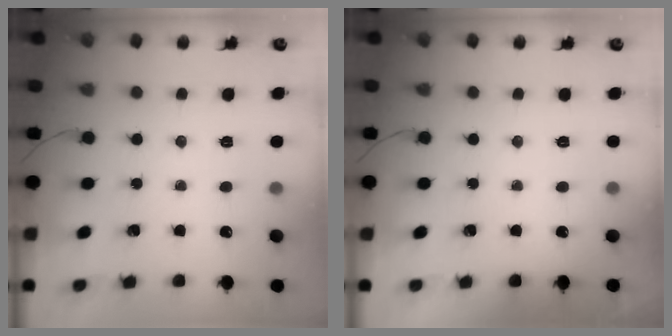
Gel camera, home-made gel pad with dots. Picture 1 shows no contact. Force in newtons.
{"total": 1.8, "press": 1.7, "slide": 0.3}